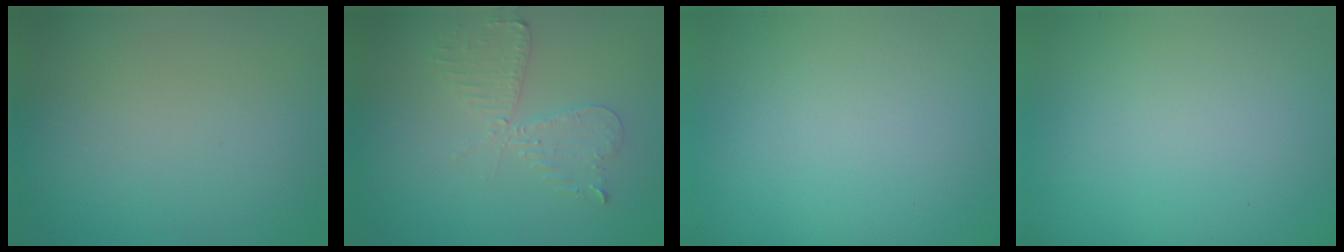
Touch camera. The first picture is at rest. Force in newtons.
{"total": 2.6, "press": 2.5, "slide": 0.5}
{"total": 0.0}
{"total": 0.0}